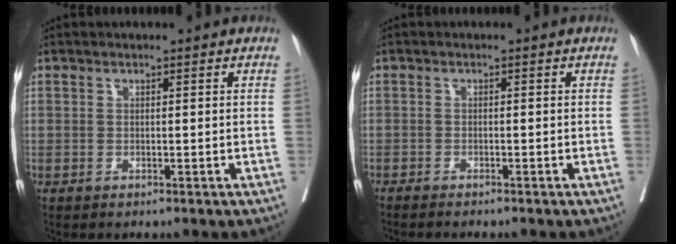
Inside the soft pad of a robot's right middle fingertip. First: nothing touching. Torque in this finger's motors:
{"motor_torque": [0.91, -1.22, 0.43, 0.09]}